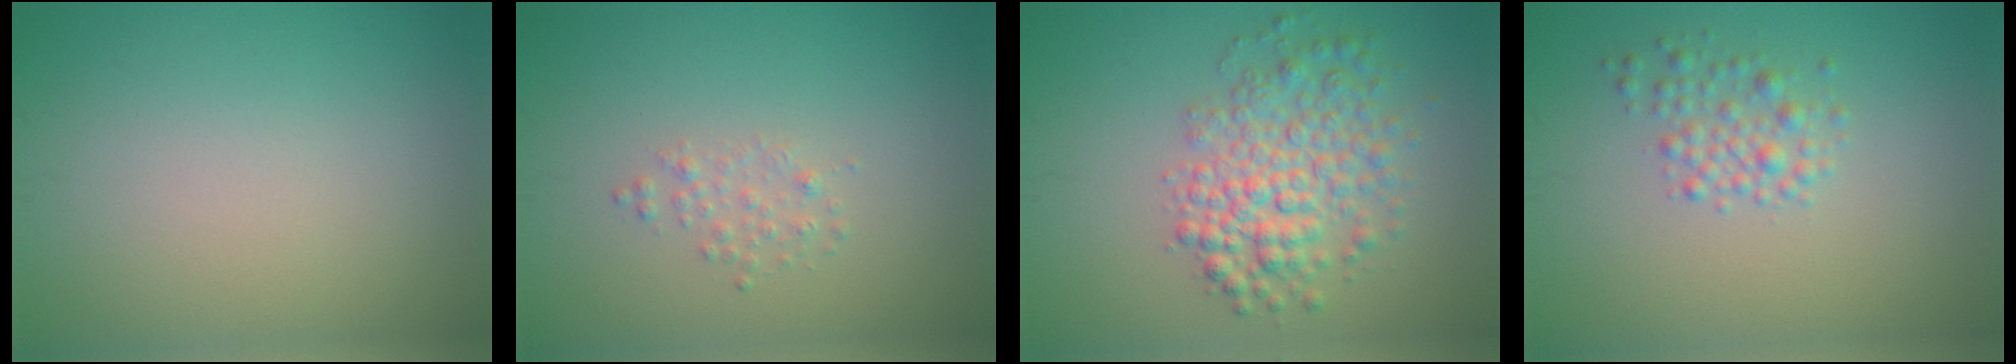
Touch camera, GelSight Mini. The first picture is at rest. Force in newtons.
{"total": 1.0, "press": 1.0, "slide": 0.1}
{"total": 5.1, "press": 5.1, "slide": 0.2}
{"total": 2.0, "press": 2.0, "slide": 0.0}